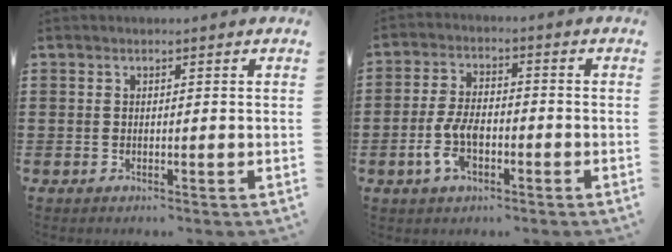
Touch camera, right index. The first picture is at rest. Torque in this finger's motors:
{"motor_torque": [0.27, 0.56, 0.16, 0.13]}